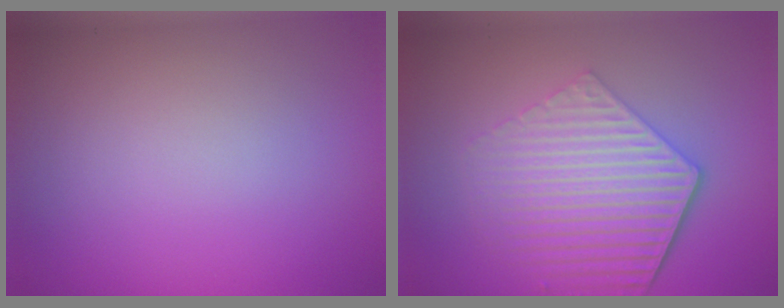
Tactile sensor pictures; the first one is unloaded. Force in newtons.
{"total": 6.2, "press": 4.5, "slide": 4.2}